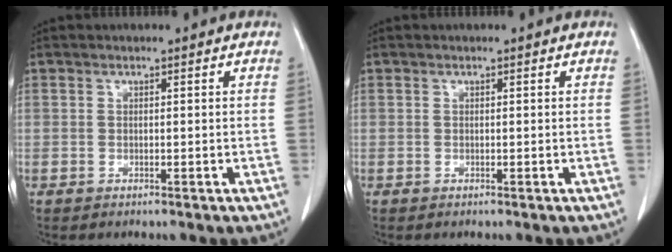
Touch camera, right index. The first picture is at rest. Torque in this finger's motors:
{"motor_torque": [0.00, 0.00, 0.06, -0.01]}